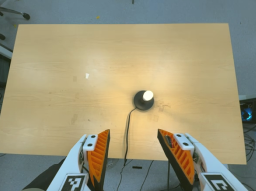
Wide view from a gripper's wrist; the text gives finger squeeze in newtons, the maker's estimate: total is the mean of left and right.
{"total": 0.0}